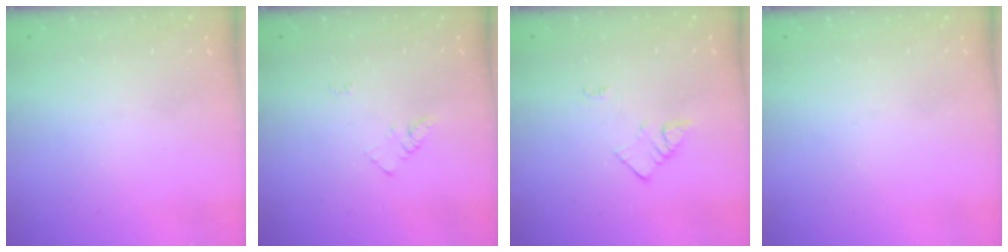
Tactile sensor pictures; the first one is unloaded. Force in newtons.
{"total": 3.8, "press": 3.8, "slide": 0.4}
{"total": 2.7, "press": 2.6, "slide": 0.4}
{"total": 0.0}